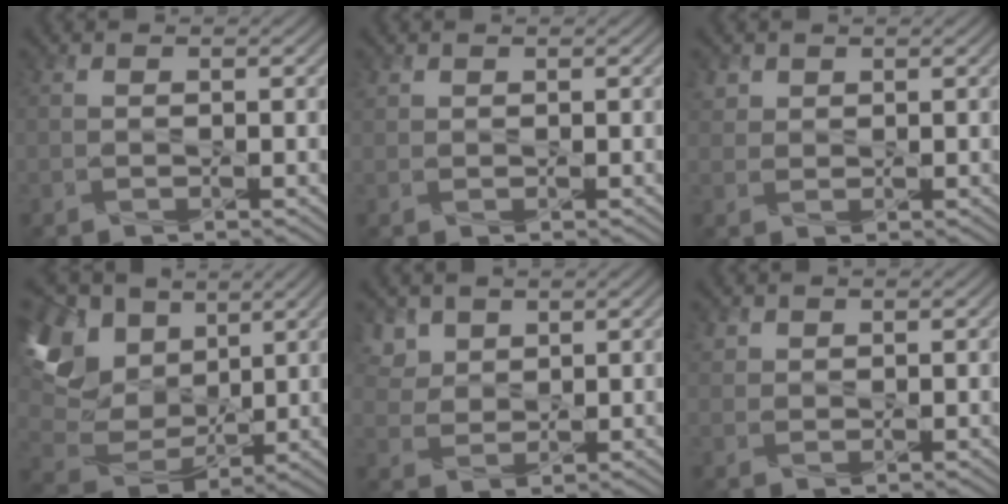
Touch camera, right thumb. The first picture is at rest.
{"total": 0.7, "force": [0.6, 0.4, 0.1], "torque": [-0.004, -0.001, 0.014]}
{"total": 1.8, "force": [1.1, 1.3, 0.4], "torque": [-0.013, 0.001, 0.025]}
{"total": 15.4, "force": [6.2, 10.7, 9.2], "torque": [-0.265, 0.033, 0.124]}
{"total": 4.7, "force": [2.8, 3.2, 2.1], "torque": [-0.067, -0.005, 0.064]}
{"total": 1.3, "force": [0.9, 0.9, 0.2], "torque": [-0.007, 0.001, 0.021]}